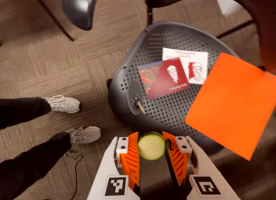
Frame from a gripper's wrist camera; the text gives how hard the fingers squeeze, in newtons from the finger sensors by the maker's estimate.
{"total": 13.8, "left": 14.6, "right": 12.9}